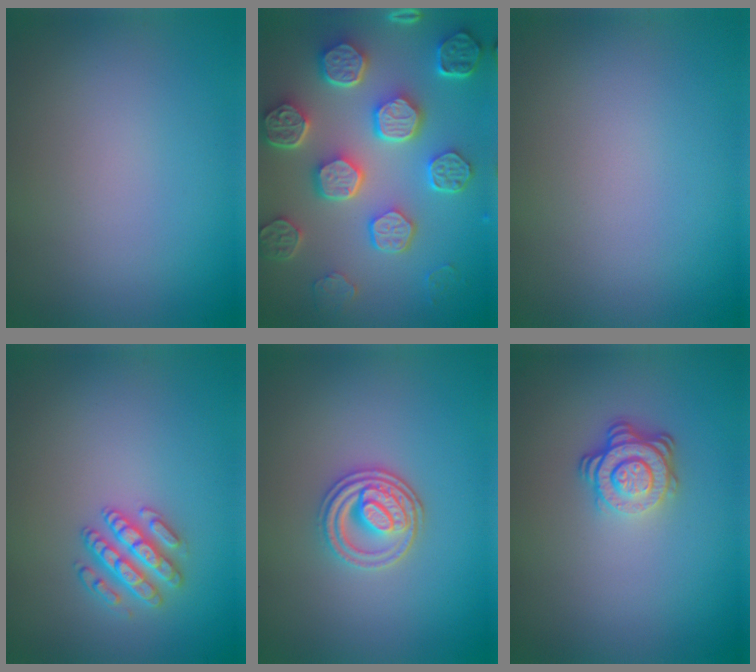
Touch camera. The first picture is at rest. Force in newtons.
{"total": 8.8, "press": 6.7, "slide": 5.7}
{"total": 0.0}
{"total": 2.9, "press": 2.9, "slide": 0.7}
{"total": 3.4, "press": 3.0, "slide": 1.7}
{"total": 3.6, "press": 2.6, "slide": 2.5}